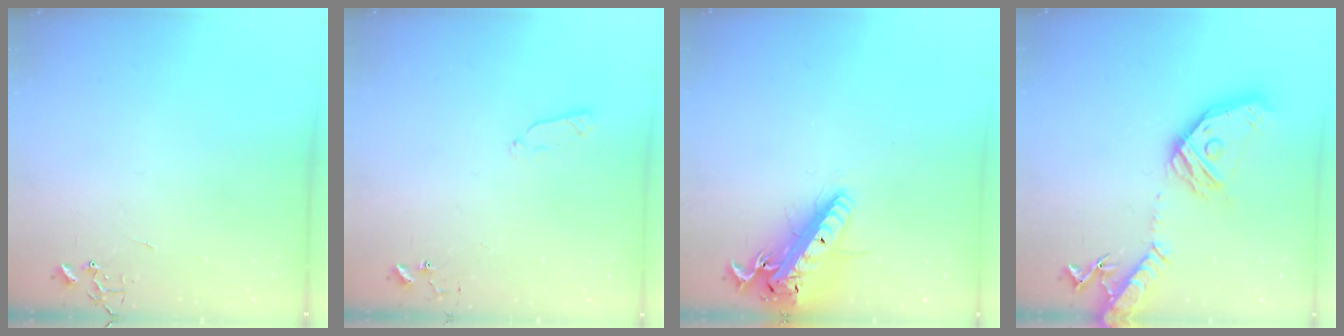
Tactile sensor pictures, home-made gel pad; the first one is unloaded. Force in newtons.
{"total": 5.6, "press": 5.6, "slide": 0.8}
{"total": 20.4, "press": 20.0, "slide": 4.2}
{"total": 21.3, "press": 21.1, "slide": 3.1}